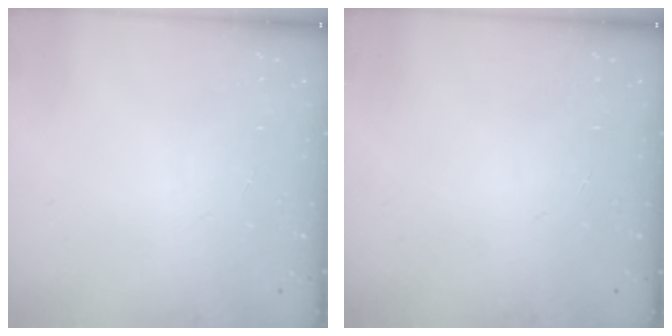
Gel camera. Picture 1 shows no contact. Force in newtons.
{"total": 0.0}